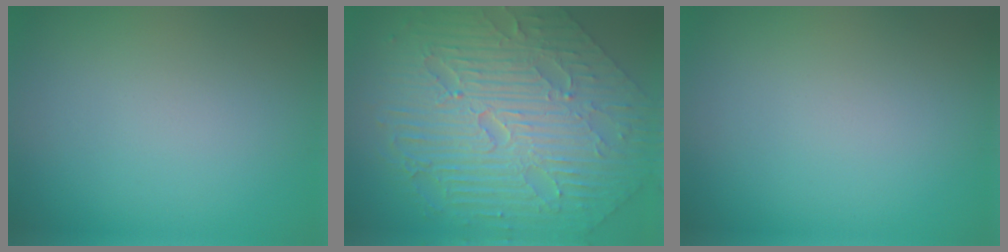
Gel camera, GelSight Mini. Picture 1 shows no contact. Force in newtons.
{"total": 11.2, "press": 7.3, "slide": 8.4}
{"total": 0.0}